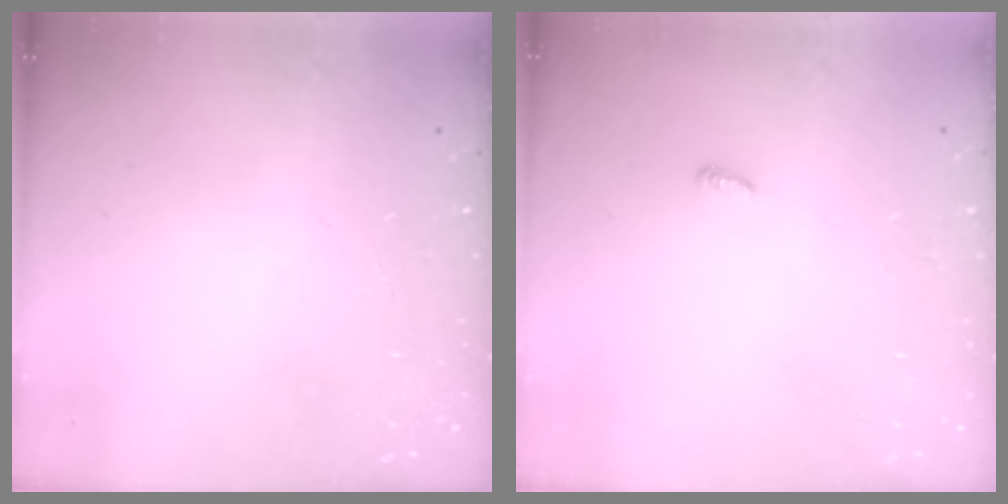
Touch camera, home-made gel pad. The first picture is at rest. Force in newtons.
{"total": 2.6, "press": 2.6, "slide": 0.2}